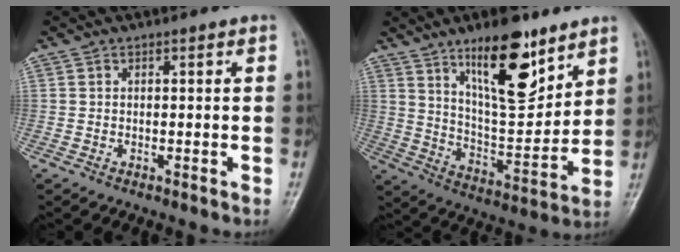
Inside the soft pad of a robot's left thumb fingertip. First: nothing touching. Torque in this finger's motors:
{"motor_torque": [2.37, 0.87, 1.70, -1.06, 0.12]}